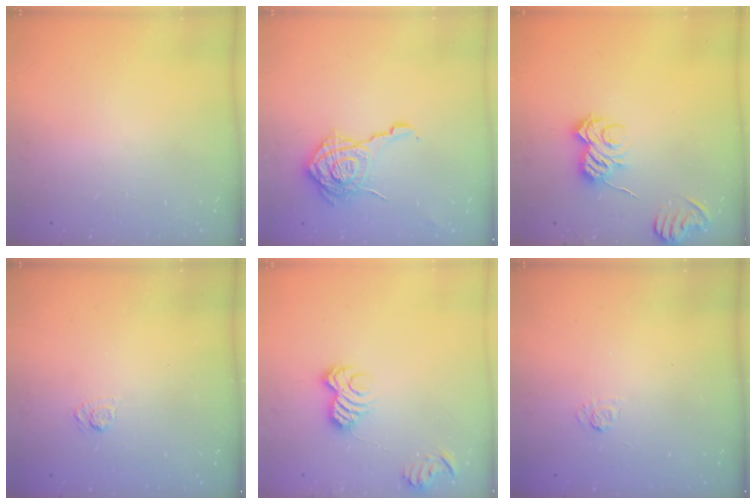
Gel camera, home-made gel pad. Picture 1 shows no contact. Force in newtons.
{"total": 16.8, "press": 16.8, "slide": 0.5}
{"total": 8.1, "press": 8.1, "slide": 0.6}
{"total": 2.7, "press": 2.3, "slide": 1.4}
{"total": 7.5, "press": 7.5, "slide": 0.6}
{"total": 2.2, "press": 1.6, "slide": 1.4}